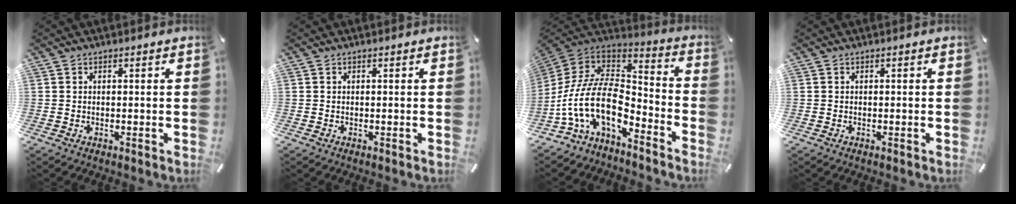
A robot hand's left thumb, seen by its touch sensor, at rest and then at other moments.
{"total": 0.0}
{"total": 18.1, "force": [-7.9, 9.9, 13.0], "torque": [-0.294, 0.005, -0.139]}
{"total": 0.0}